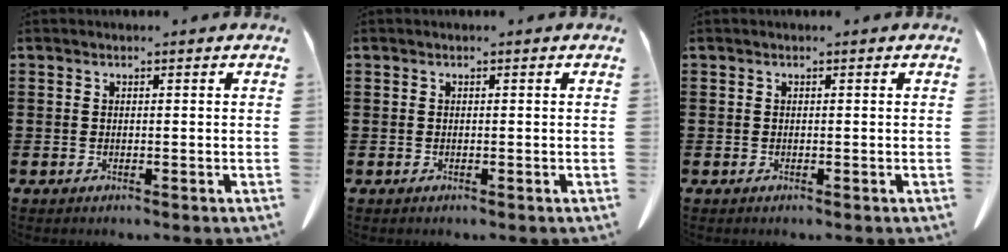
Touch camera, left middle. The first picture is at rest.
{"total": 0.0}
{"total": 0.0}